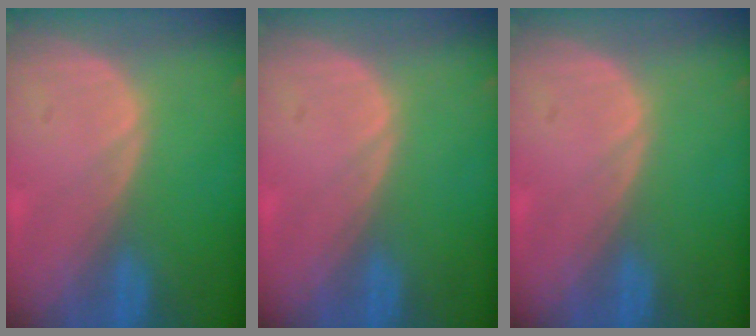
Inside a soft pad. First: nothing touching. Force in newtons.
{"total": 0.0}
{"total": 0.0}